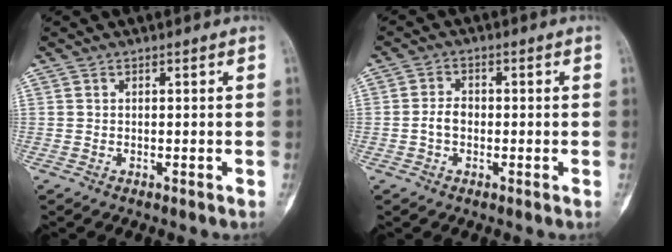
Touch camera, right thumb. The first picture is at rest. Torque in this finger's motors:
{"motor_torque": [0.27, 0.36, 0.28, -0.08, 0.10]}